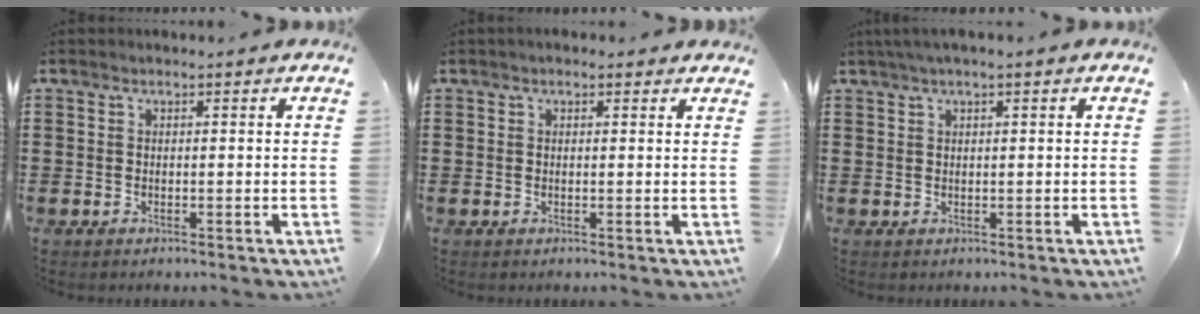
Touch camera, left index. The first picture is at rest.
{"total": 0.9, "force": [0.5, 0.5, 0.6], "torque": [-0.012, 0.006, 0.008]}
{"total": 1.4, "force": [0.5, 0.0, 1.3], "torque": [-0.024, -0.002, 0.010]}